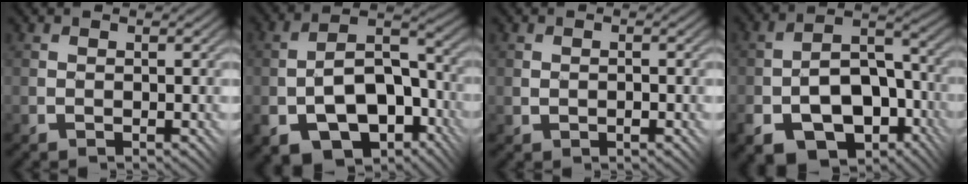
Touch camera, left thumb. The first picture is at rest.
{"total": 13.7, "force": [-5.3, 8.1, 9.6], "torque": [-0.178, -0.020, -0.089]}
{"total": 1.3, "force": [-0.3, 0.8, 0.9], "torque": [-0.015, 0.002, -0.002]}
{"total": 13.7, "force": [-6.0, 8.8, 8.6], "torque": [-0.162, -0.049, -0.086]}